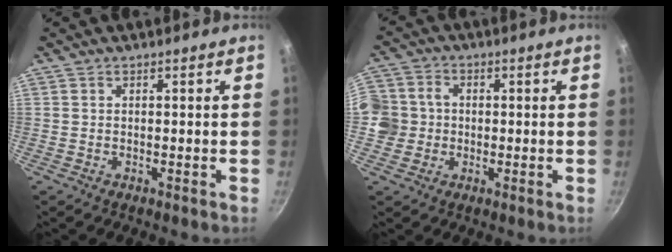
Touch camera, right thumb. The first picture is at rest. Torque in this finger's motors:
{"motor_torque": [-0.44, 0.22, 0.42, 0.42, 0.15]}